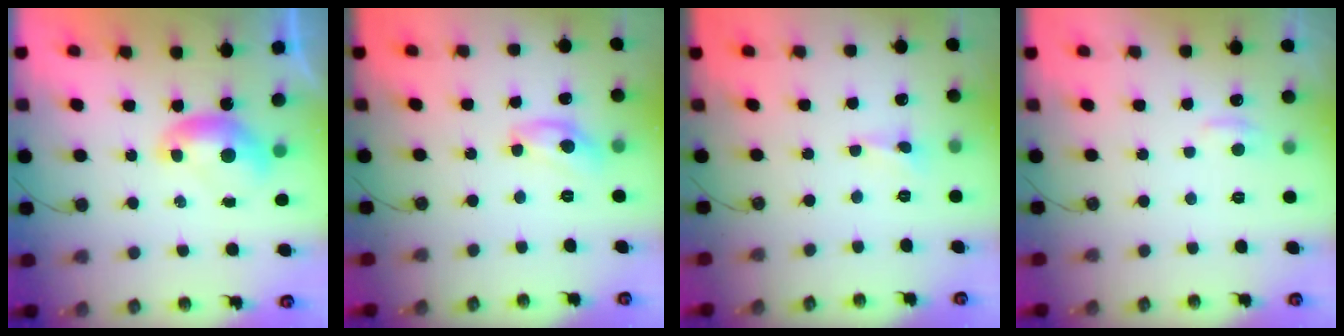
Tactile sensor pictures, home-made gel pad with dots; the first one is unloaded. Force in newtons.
{"total": 7.7, "press": 7.7, "slide": 0.4}
{"total": 0.6, "press": 0.5, "slide": 0.3}
{"total": 1.1, "press": 0.8, "slide": 0.7}